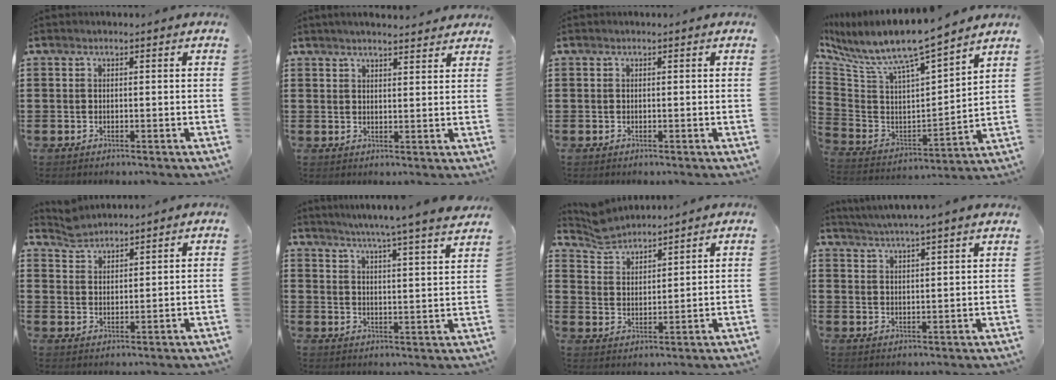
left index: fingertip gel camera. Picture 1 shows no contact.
{"total": 2.7, "force": [2.6, 0.0, 0.6], "torque": [-0.018, -0.005, 0.049]}
{"total": 0.0}
{"total": 8.0, "force": [7.0, 0.7, 3.8], "torque": [-0.110, -0.060, 0.112]}
{"total": 2.9, "force": [2.8, 0.3, -0.4], "torque": [-0.002, -0.004, 0.056]}
{"total": 5.0, "force": [4.5, -1.3, 1.6], "torque": [-0.049, -0.037, 0.072]}
{"total": 4.4, "force": [4.2, 0.9, 0.2], "torque": [-0.023, -0.010, 0.079]}
{"total": 3.6, "force": [3.4, -1.0, 0.6], "torque": [-0.023, -0.018, 0.059]}